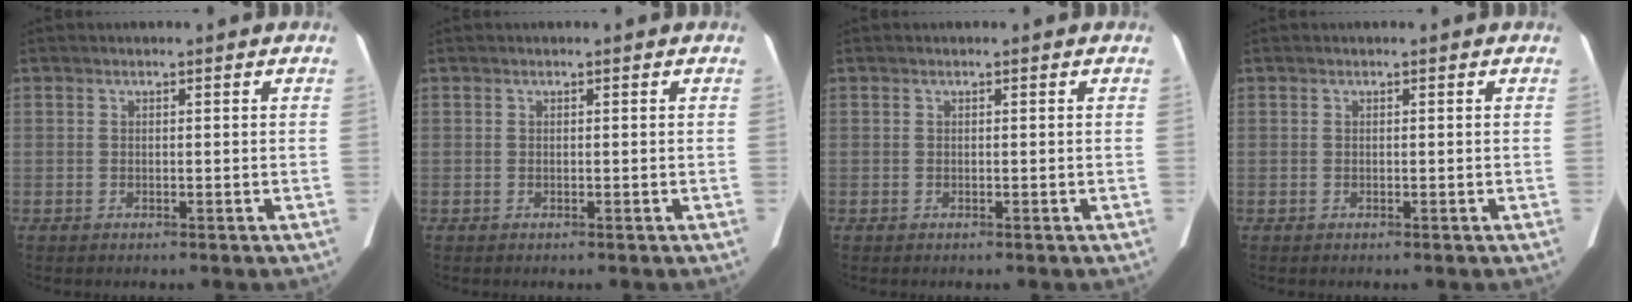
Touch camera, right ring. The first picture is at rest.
{"total": 0.0}
{"total": 0.0}
{"total": 0.0}